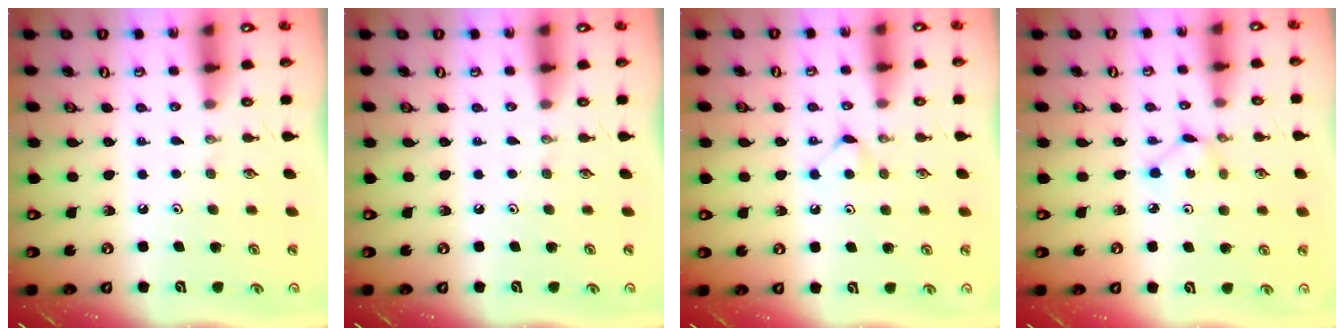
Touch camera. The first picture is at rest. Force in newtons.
{"total": 0.0}
{"total": 5.2, "press": 5.2, "slide": 0.4}
{"total": 2.3, "press": 2.3, "slide": 0.2}